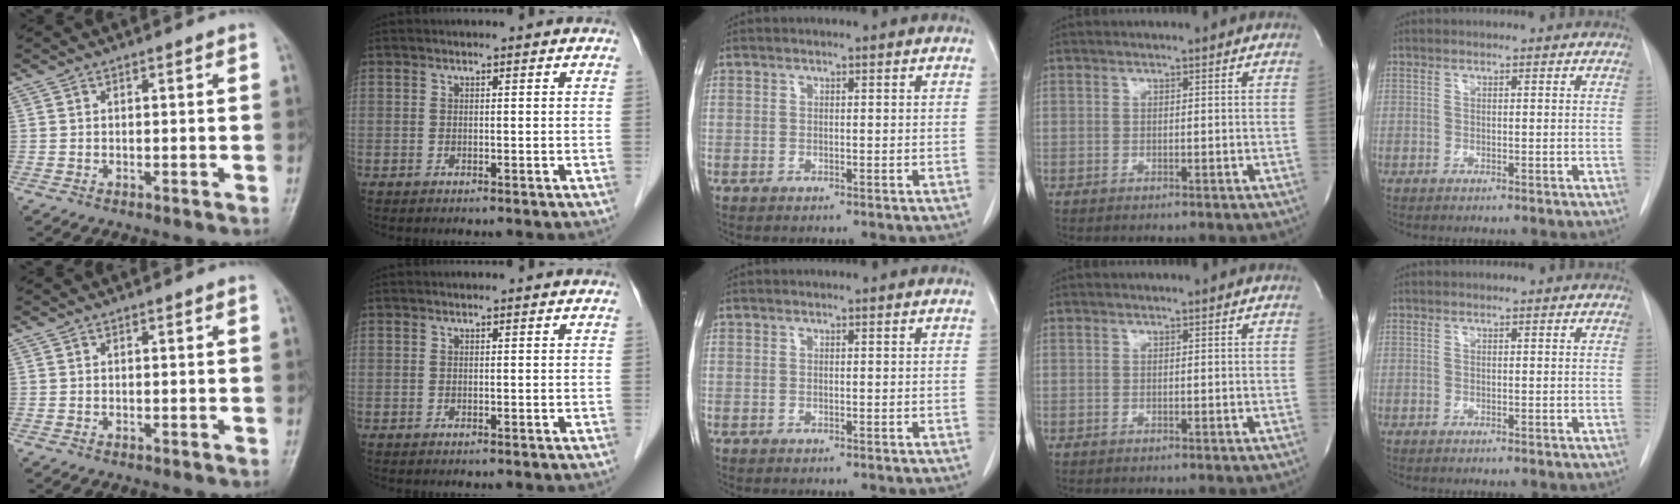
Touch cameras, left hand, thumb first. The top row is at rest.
{}